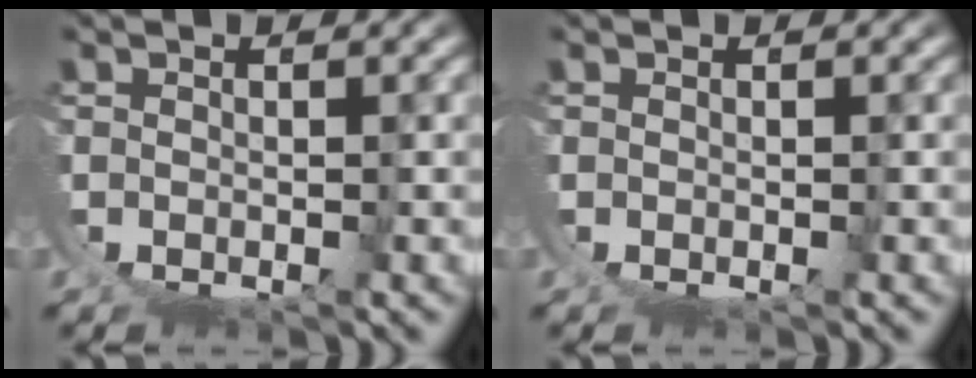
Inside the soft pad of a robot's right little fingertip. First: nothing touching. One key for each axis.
{"total": 0.0}